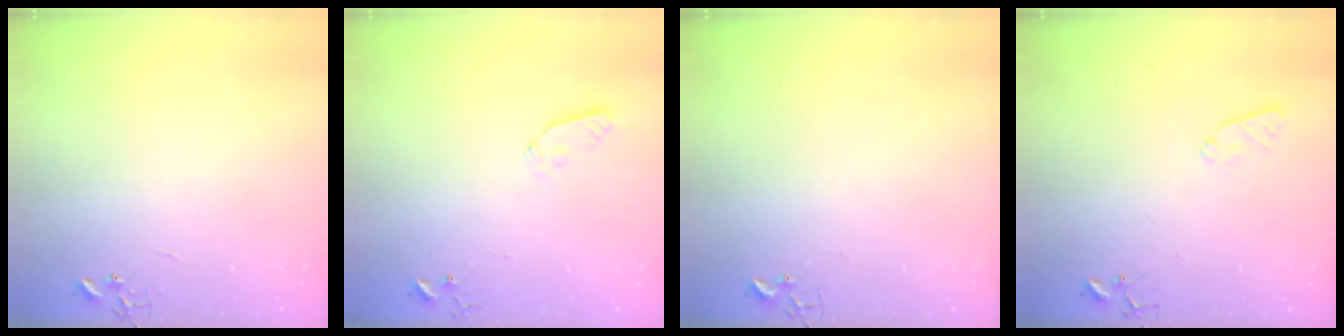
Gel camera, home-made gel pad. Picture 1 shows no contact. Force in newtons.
{"total": 4.3, "press": 4.3, "slide": 0.3}
{"total": 1.7, "press": 1.6, "slide": 0.2}
{"total": 5.2, "press": 5.1, "slide": 0.7}